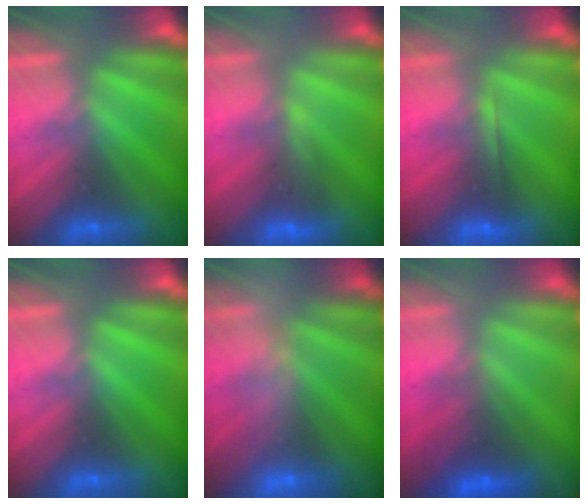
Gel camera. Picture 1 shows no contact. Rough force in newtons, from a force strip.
{"total": 4.5}
{"total": 1.8}
{"total": 0.0}
{"total": 2.4}
{"total": 2.7}